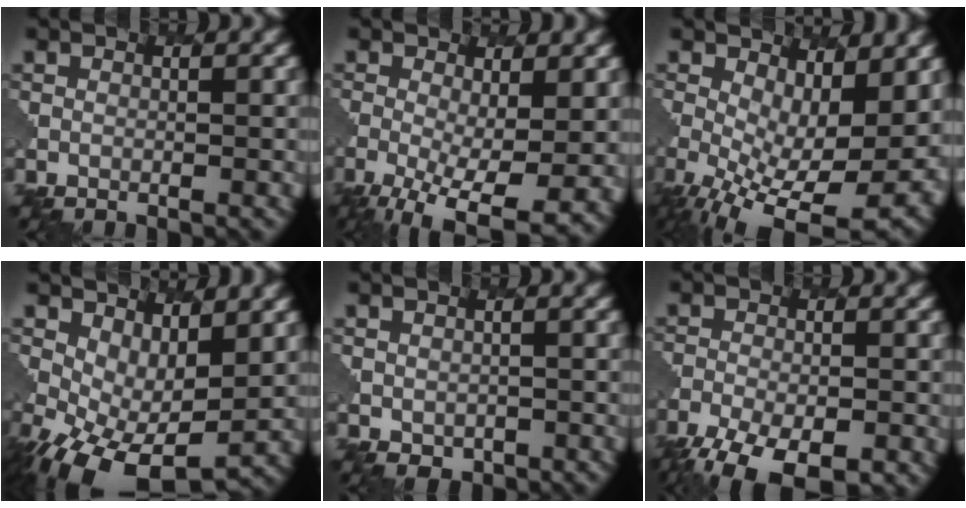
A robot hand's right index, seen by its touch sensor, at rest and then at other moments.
{"total": 8.0, "force": [-2.1, 3.0, 7.1], "torque": [-0.127, -0.021, -0.028]}
{"total": 11.0, "force": [-1.2, 5.3, 9.6], "torque": [-0.166, -0.026, -0.009]}
{"total": 7.3, "force": [-1.1, 3.9, 6.0], "torque": [-0.121, -0.011, -0.017]}
{"total": 1.3, "force": [0.3, 1.2, 0.5], "torque": [-0.011, -0.010, 0.007]}
{"total": 8.3, "force": [-5.7, 3.1, 5.1], "torque": [-0.097, -0.028, -0.092]}